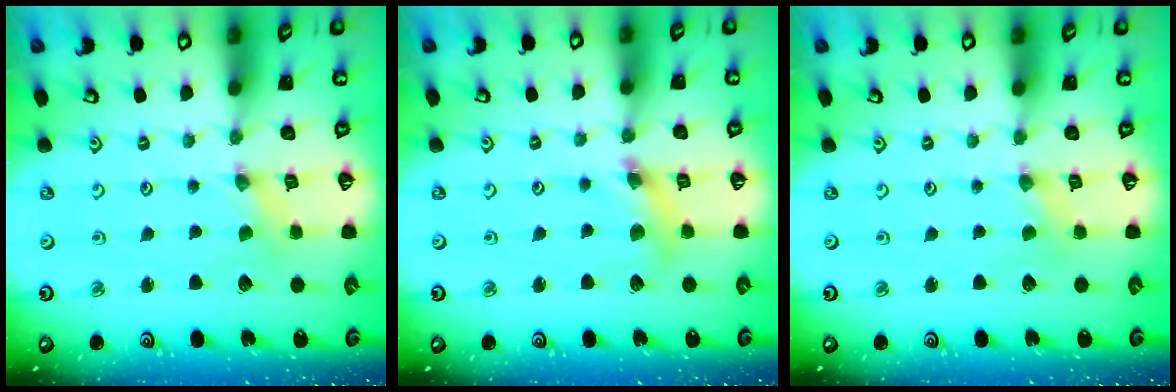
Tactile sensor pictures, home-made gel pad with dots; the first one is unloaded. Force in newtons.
{"total": 7.9, "press": 7.8, "slide": 1.1}
{"total": 0.0}